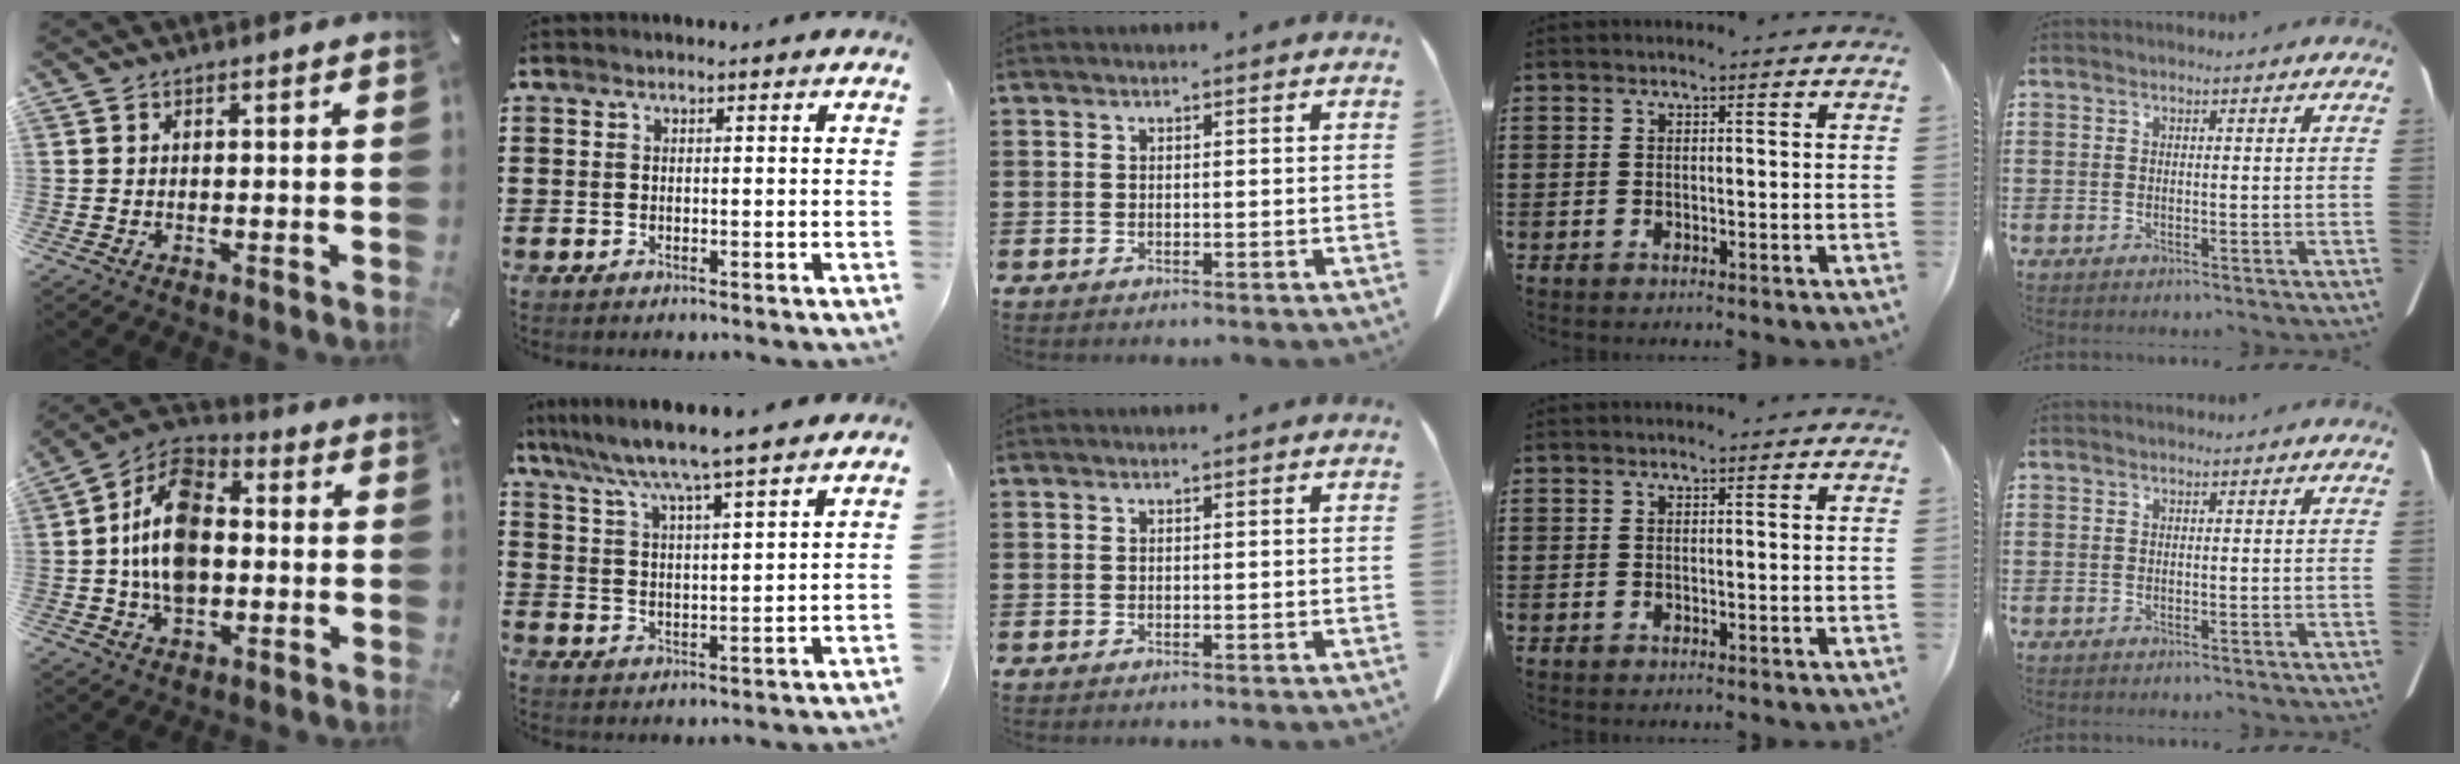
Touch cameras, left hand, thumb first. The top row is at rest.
{"thumb": {"total": 14.1, "force": [-1.5, 9.9, 10.0], "torque": [-0.222, 0.010, -0.033]}, "index": {"total": 5.9, "force": [5.3, -1.0, 2.4], "torque": [-0.071, -0.040, 0.085]}}